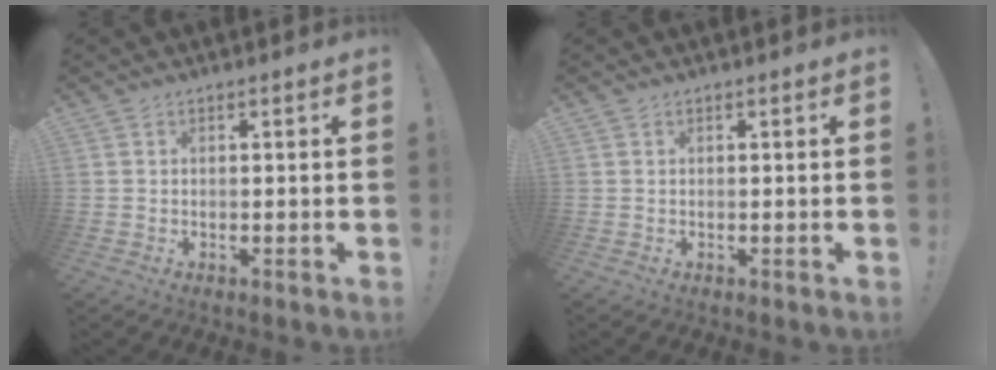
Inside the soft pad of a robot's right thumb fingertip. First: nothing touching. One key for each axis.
{"total": 0.0}